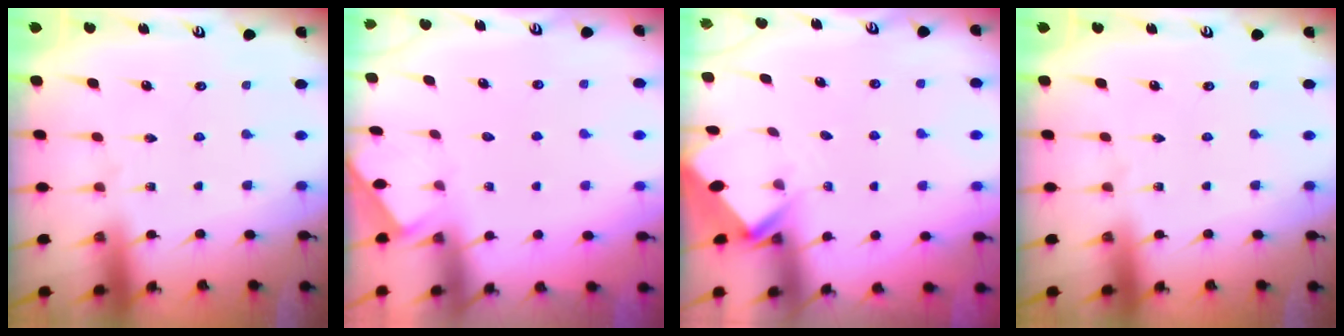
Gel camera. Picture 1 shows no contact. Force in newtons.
{"total": 1.2, "press": 1.2, "slide": 0.2}
{"total": 2.7, "press": 2.7, "slide": 0.2}
{"total": 0.0}